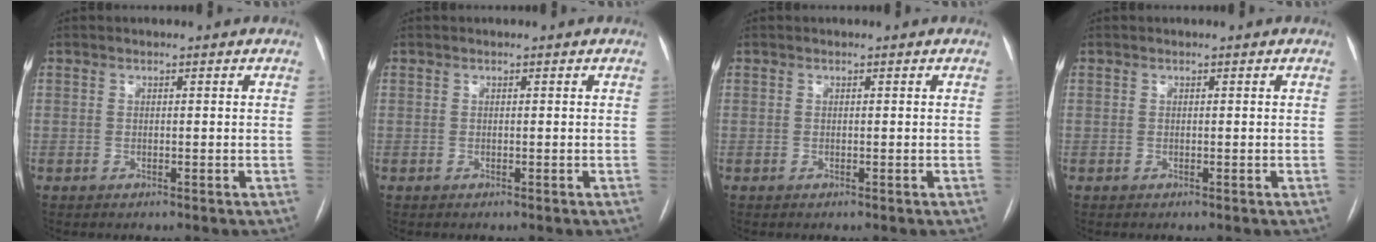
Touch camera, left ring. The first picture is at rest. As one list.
[{"total": 0.0}, {"total": 0.0}, {"total": 0.0}]